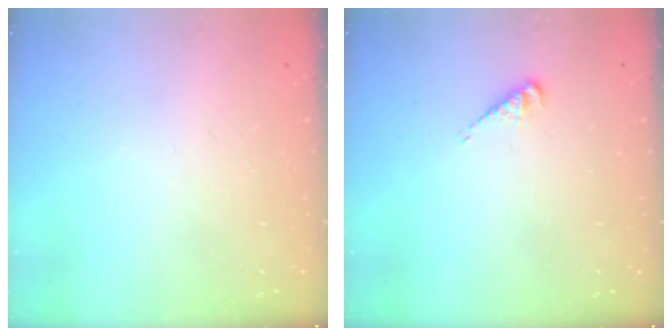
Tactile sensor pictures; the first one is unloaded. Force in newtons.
{"total": 3.4, "press": 3.4, "slide": 0.6}